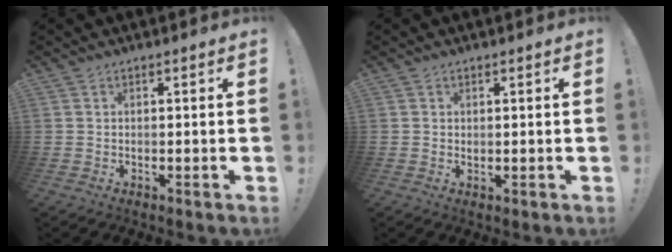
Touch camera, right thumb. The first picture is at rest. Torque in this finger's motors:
{"motor_torque": [-0.36, -0.22, -0.13, 0.27, -0.14]}